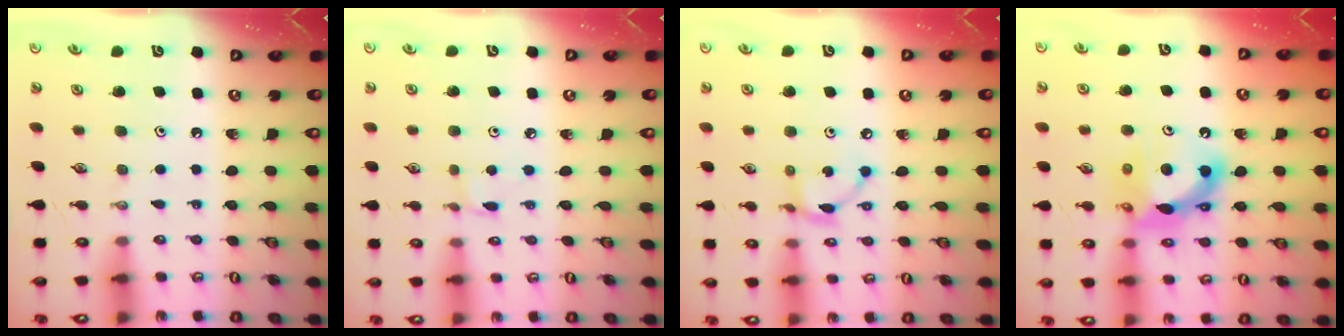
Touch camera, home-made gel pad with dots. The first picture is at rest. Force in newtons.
{"total": 1.6, "press": 1.5, "slide": 0.2}
{"total": 6.1, "press": 6.1, "slide": 0.1}
{"total": 10.8, "press": 10.6, "slide": 2.4}